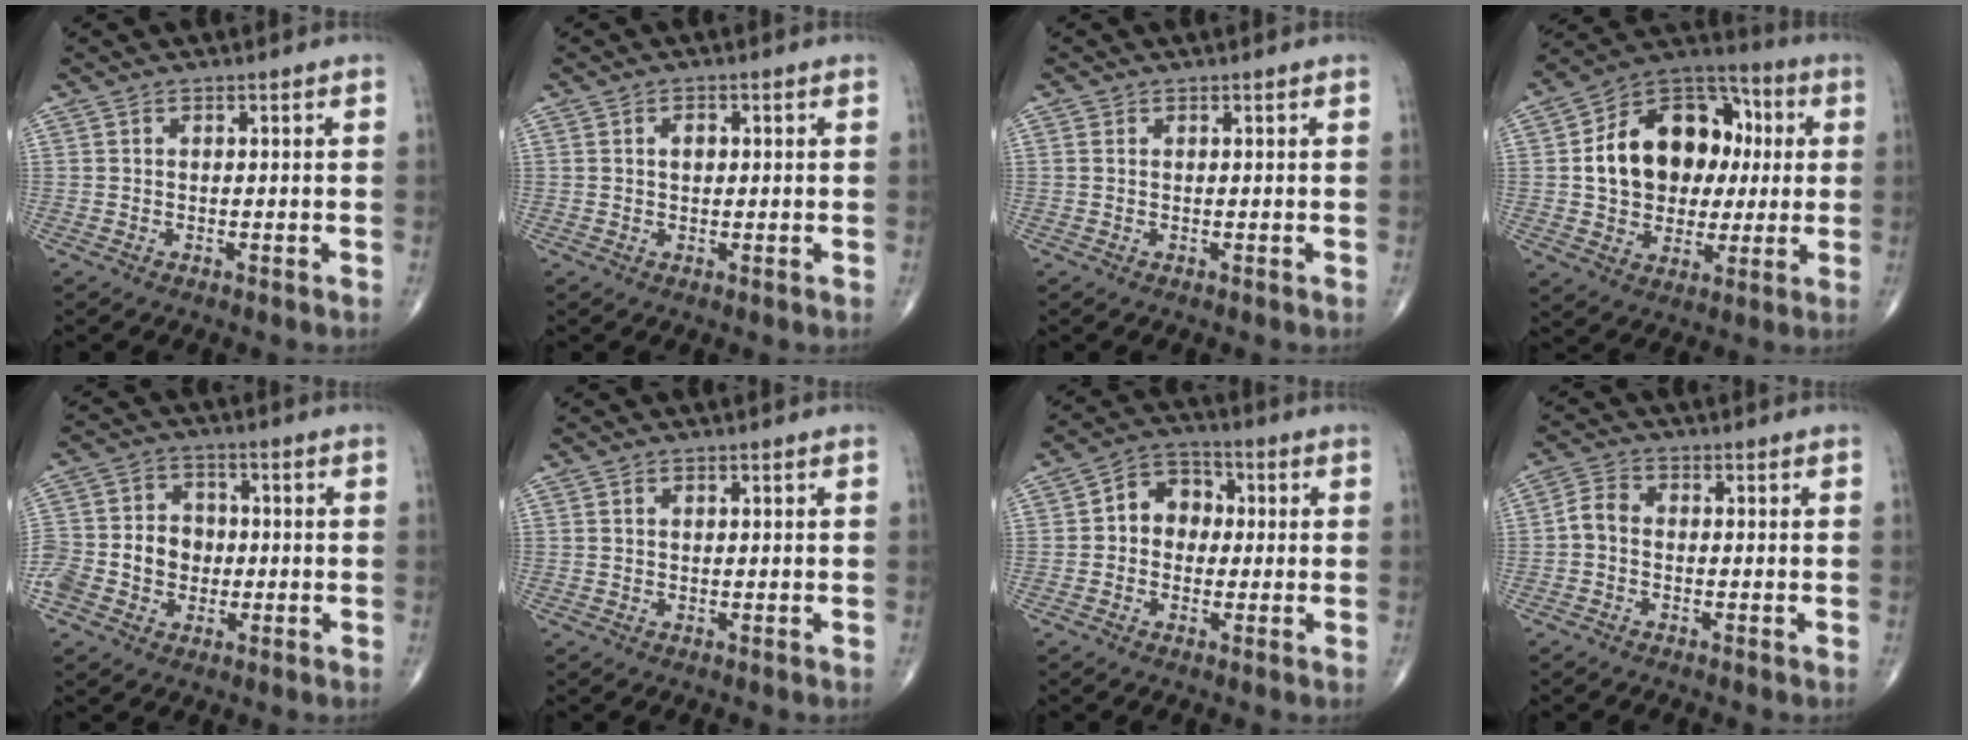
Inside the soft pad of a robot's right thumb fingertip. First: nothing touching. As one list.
[{"total": 2.0, "force": [0.3, 1.4, 1.4], "torque": [-0.014, 0.003, 0.003]}, {"total": 0.7, "force": [0.1, 0.7, 0.3], "torque": [-0.003, 0.001, 0.002]}, {"total": 20.7, "force": [2.3, 15.4, 13.7], "torque": [-0.180, 0.027, 0.039]}, {"total": 12.9, "force": [-2.2, 10.7, 6.8], "torque": [-0.121, 0.031, -0.039]}, {"total": 0.8, "force": [0.2, 0.6, 0.4], "torque": [-0.006, 0.000, 0.004]}, {"total": 7.7, "force": [0.4, 6.3, 4.4], "torque": [-0.036, 0.024, -0.009]}, {"total": 3.6, "force": [-0.8, 2.6, 2.4], "torque": [-0.042, 0.013, -0.029]}]